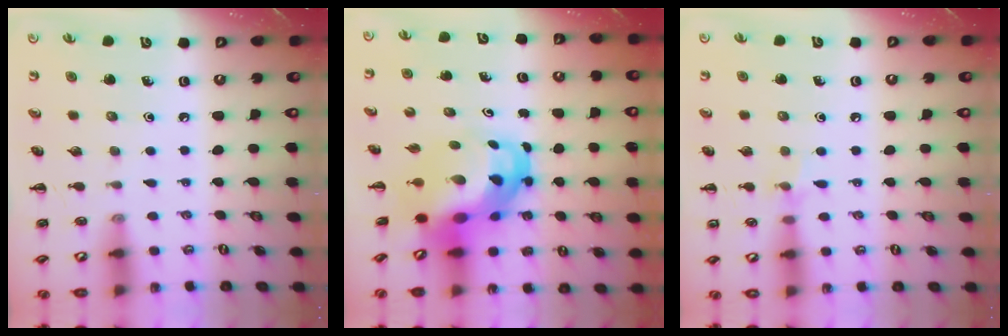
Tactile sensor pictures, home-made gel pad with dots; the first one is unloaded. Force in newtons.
{"total": 9.2, "press": 8.9, "slide": 2.4}
{"total": 5.4, "press": 5.1, "slide": 1.8}